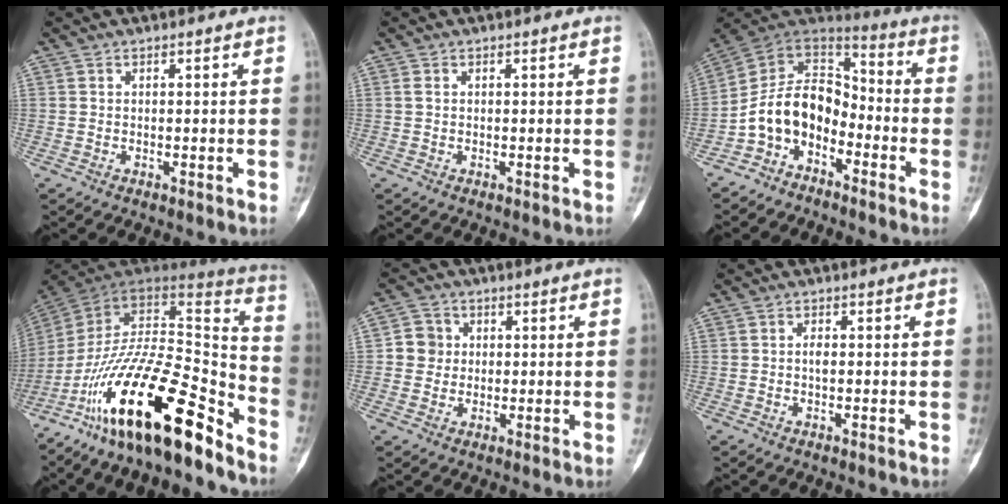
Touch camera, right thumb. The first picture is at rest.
{"total": 0.7, "force": [0.1, 0.5, 0.5], "torque": [-0.013, 0.001, 0.003]}
{"total": 12.4, "force": [-5.4, 8.6, 7.1], "torque": [-0.105, 0.087, -0.115]}
{"total": 27.0, "force": [-17.7, 7.8, 18.8], "torque": [-0.293, 0.089, -0.298]}
{"total": 4.4, "force": [0.4, 4.3, 1.1], "torque": [0.007, 0.006, -0.001]}
{"total": 1.3, "force": [-0.2, 0.5, 1.2], "torque": [-0.021, 0.001, -0.007]}